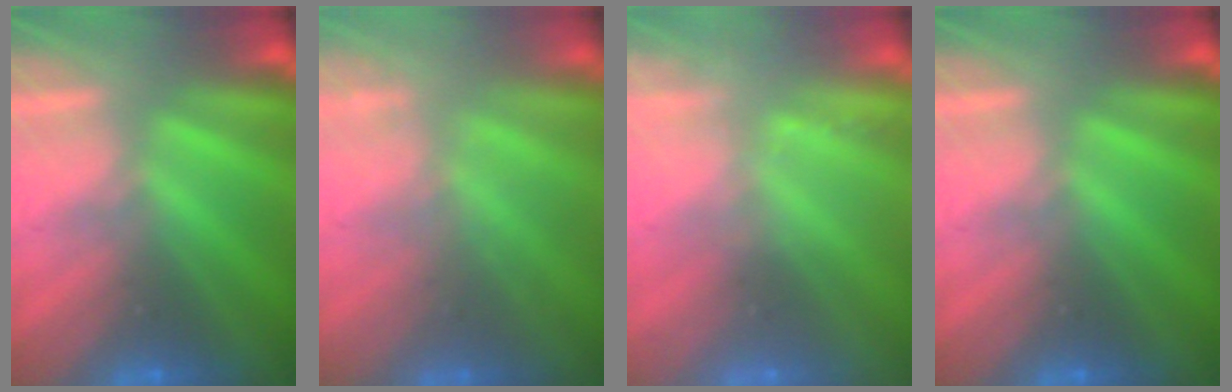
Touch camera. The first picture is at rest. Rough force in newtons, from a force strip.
{"total": 1.9}
{"total": 2.6}
{"total": 0.0}